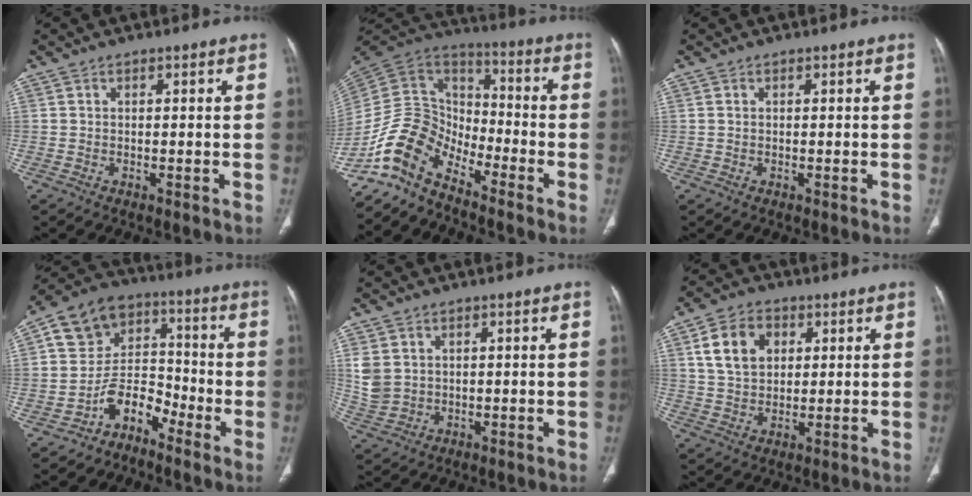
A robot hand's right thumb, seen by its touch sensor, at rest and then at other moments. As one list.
[{"total": 12.8, "force": [-9.5, 6.6, 5.4], "torque": [-0.090, 0.092, -0.198]}, {"total": 0.0}, {"total": 10.9, "force": [-5.5, 8.4, 4.2], "torque": [-0.035, 0.077, -0.113]}, {"total": 5.3, "force": [1.2, 4.4, 2.7], "torque": [-0.054, -0.005, 0.038]}, {"total": 9.6, "force": [3.1, 7.1, 5.7], "torque": [-0.077, -0.001, 0.058]}]